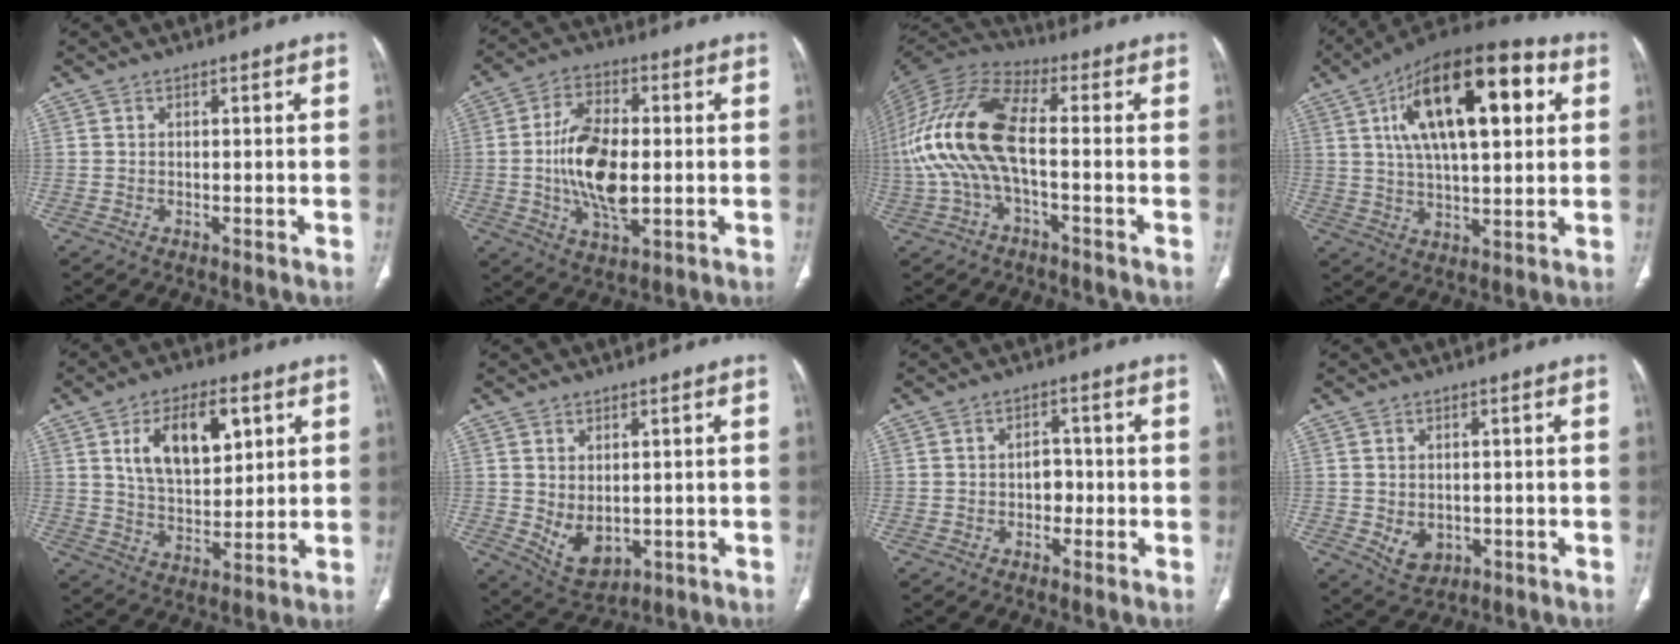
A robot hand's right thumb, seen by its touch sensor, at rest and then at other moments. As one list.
[{"total": 14.4, "force": [-0.6, 7.4, 12.3], "torque": [-0.223, 0.002, -0.009]}, {"total": 16.1, "force": [-1.6, 6.5, 14.7], "torque": [-0.328, 0.037, -0.035]}, {"total": 24.1, "force": [7.6, 10.2, 20.5], "torque": [-0.319, 0.011, 0.117]}, {"total": 14.4, "force": [5.3, 7.7, 10.9], "torque": [-0.153, -0.016, 0.099]}, {"total": 6.6, "force": [-0.3, 4.3, 5.0], "torque": [-0.074, -0.009, 0.021]}, {"total": 3.4, "force": [-0.9, 2.6, 2.0], "torque": [-0.007, 0.014, -0.018]}, {"total": 4.7, "force": [-0.7, 3.7, 2.9], "torque": [-0.037, -0.003, 0.005]}]